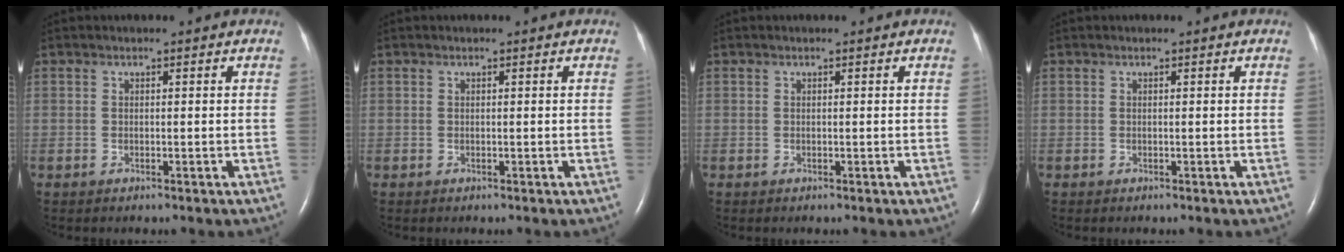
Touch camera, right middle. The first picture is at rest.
{"total": 0.0}
{"total": 0.0}
{"total": 0.0}